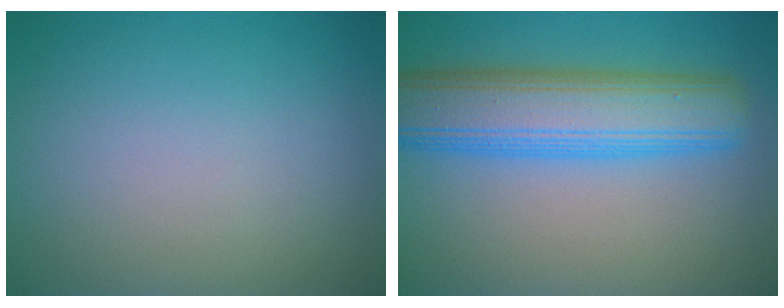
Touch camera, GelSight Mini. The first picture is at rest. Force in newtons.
{"total": 8.6, "press": 8.6, "slide": 0.3}